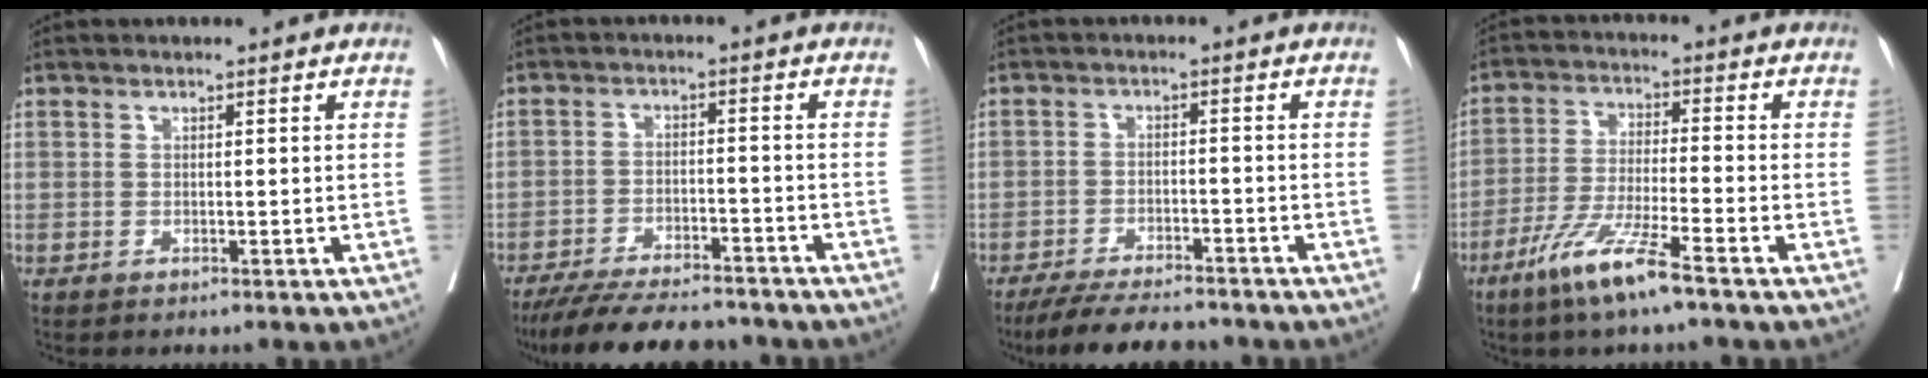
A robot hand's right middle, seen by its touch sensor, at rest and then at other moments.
{"total": 14.6, "force": [-12.9, 2.9, 6.0], "torque": [-0.104, -0.009, -0.191]}
{"total": 10.1, "force": [-9.0, 1.9, 4.2], "torque": [-0.062, -0.009, -0.139]}
{"total": 9.1, "force": [-5.9, -0.2, 7.0], "torque": [-0.141, -0.024, -0.116]}